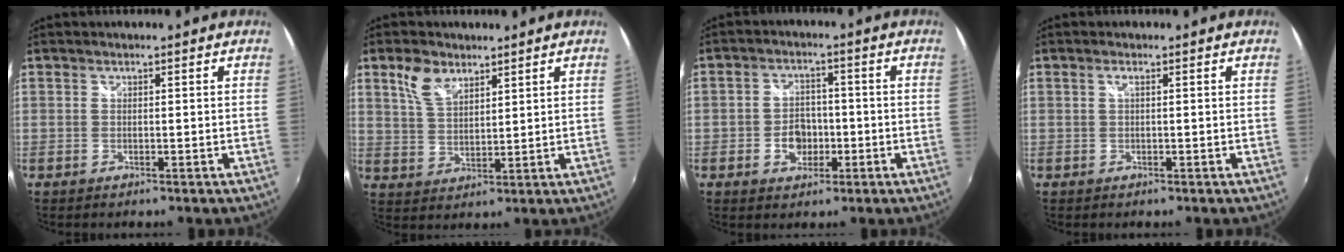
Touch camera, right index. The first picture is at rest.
{"total": 6.5, "force": [4.1, 3.5, 3.7], "torque": [-0.071, 0.010, 0.082]}
{"total": 5.6, "force": [-1.7, 4.4, 3.0], "torque": [-0.060, 0.010, -0.022]}
{"total": 0.8, "force": [0.2, -0.1, 0.8], "torque": [-0.015, 0.003, 0.001]}